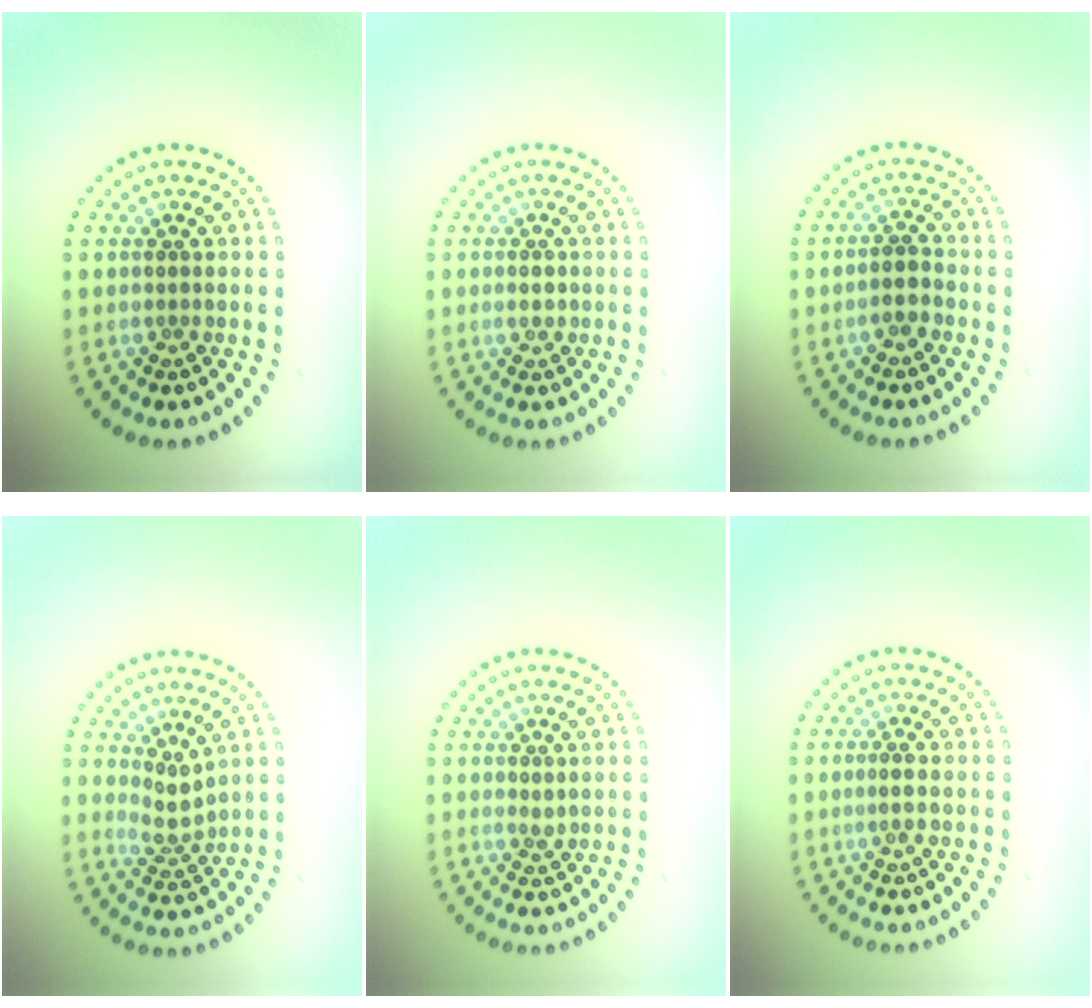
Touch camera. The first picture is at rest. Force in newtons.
{"total": 1.2, "press": 1.2, "slide": 0.1}
{"total": 1.8, "press": 1.5, "slide": 0.9}
{"total": 2.2, "press": 1.6, "slide": 1.6}
{"total": 0.7, "press": 0.6, "slide": 0.4}
{"total": 1.0, "press": 0.9, "slide": 0.3}